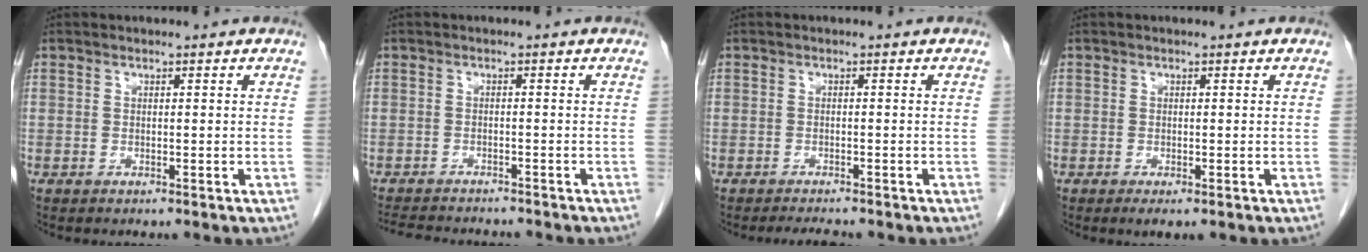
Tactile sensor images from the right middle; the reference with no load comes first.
{"total": 9.5, "force": [-8.7, 1.8, 3.4], "torque": [-0.055, -0.008, -0.120]}
{"total": 2.5, "force": [-2.4, 0.2, 0.9], "torque": [-0.015, -0.006, -0.034]}
{"total": 1.6, "force": [-0.9, 0.5, 1.3], "torque": [-0.016, -0.003, -0.010]}